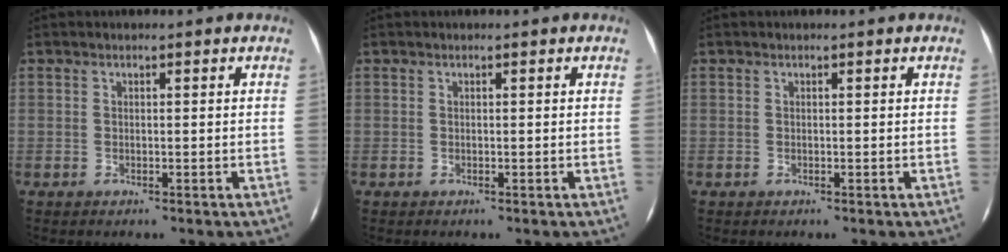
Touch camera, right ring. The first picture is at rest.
{"total": 0.0}
{"total": 0.0}